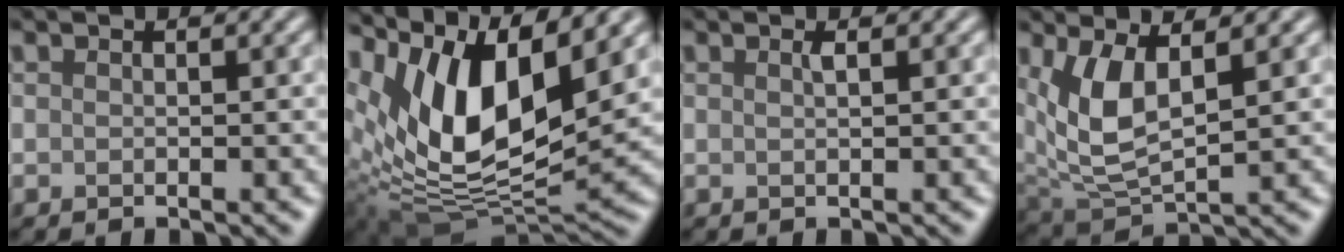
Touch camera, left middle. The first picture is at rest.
{"total": 13.1, "force": [5.9, 5.8, 10.1], "torque": [-0.189, 0.002, 0.112]}
{"total": 0.7, "force": [0.3, 0.2, 0.6], "torque": [-0.007, 0.001, 0.005]}
{"total": 5.9, "force": [1.8, 2.6, 5.0], "torque": [-0.118, -0.012, 0.042]}